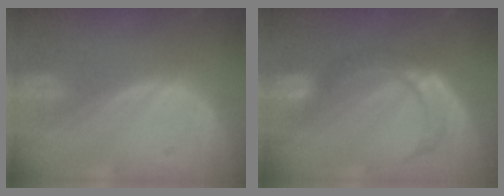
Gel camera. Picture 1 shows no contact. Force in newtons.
{"total": 6.8, "press": 6.6, "slide": 1.7}